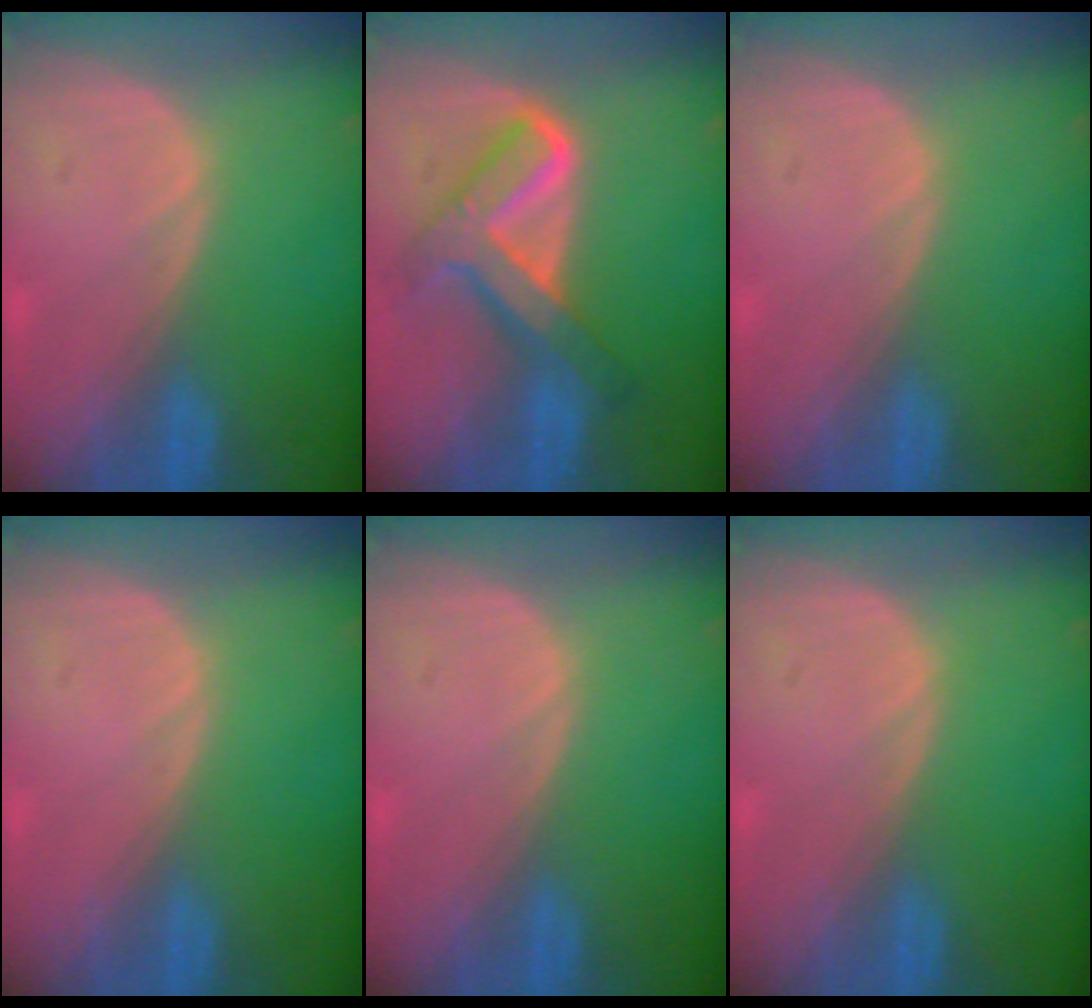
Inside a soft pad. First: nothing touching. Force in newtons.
{"total": 8.0, "press": 8.0, "slide": 0.6}
{"total": 0.0}
{"total": 0.0}
{"total": 0.0}
{"total": 0.0}